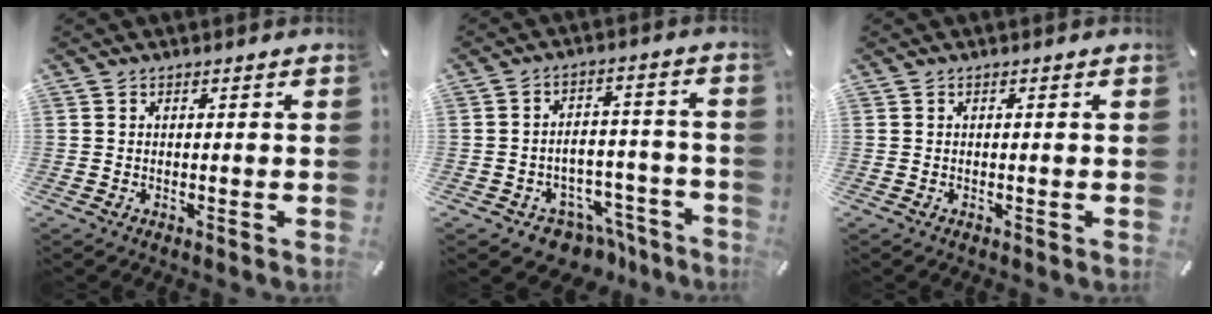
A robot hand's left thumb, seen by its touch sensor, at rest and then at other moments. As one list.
[{"total": 7.1, "force": [-4.2, 5.4, 1.7], "torque": [-0.027, 0.031, -0.068]}, {"total": 0.0}]